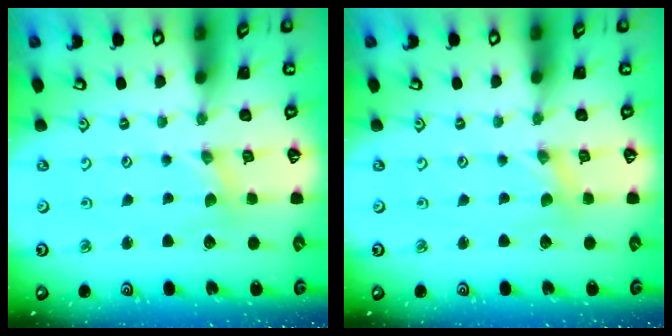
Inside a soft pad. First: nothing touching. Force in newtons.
{"total": 0.0}